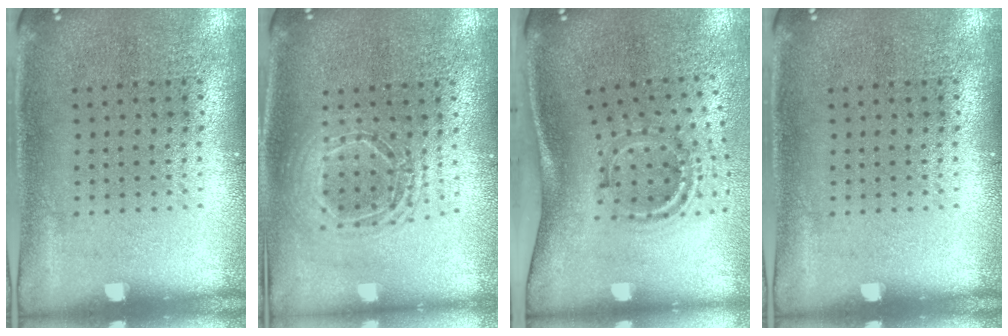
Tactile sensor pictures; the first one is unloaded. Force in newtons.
{"total": 1.7, "press": 1.4, "slide": 0.9}
{"total": 1.5, "press": 1.1, "slide": 1.0}
{"total": 0.0}